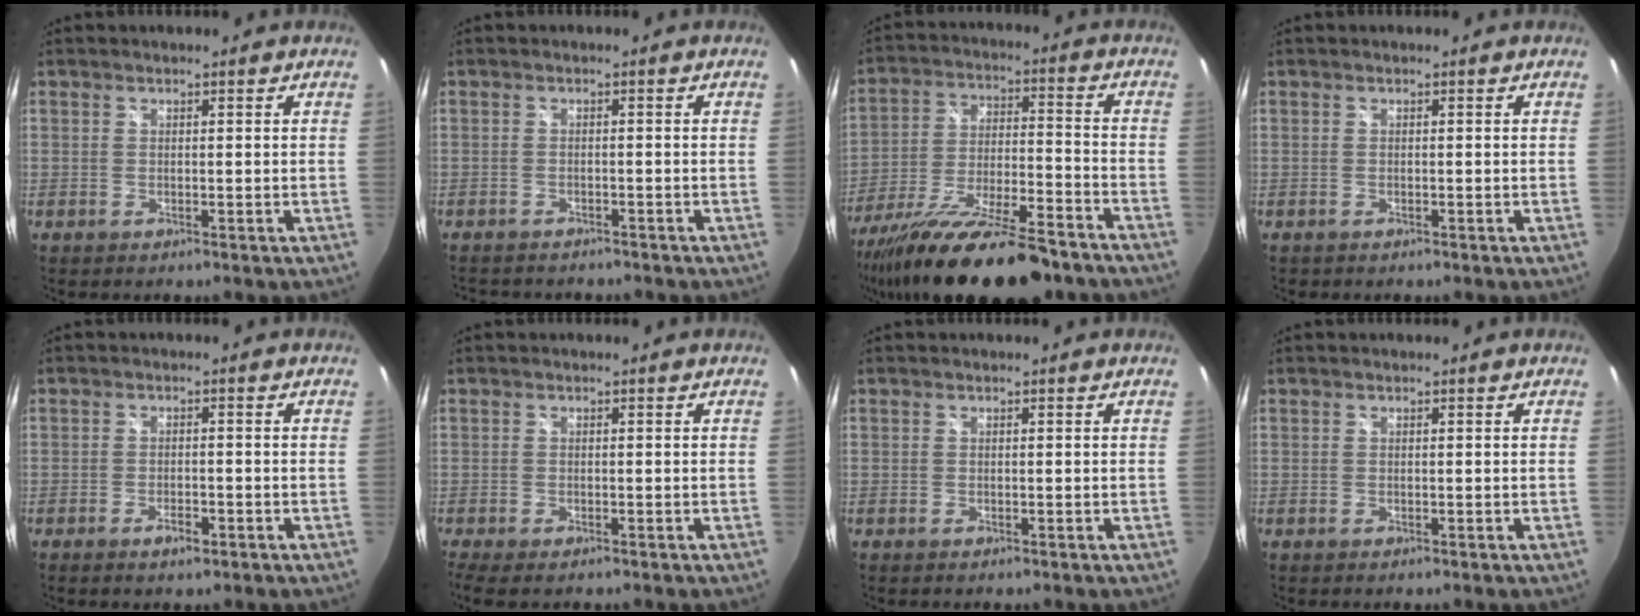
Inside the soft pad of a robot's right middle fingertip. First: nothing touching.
{"total": 4.9, "force": [-4.4, 1.4, 1.5], "torque": [-0.036, -0.011, -0.065]}
{"total": 23.4, "force": [-18.2, 4.7, 13.9], "torque": [-0.255, -0.059, -0.292]}
{"total": 0.0}
{"total": 2.2, "force": [-1.3, 0.7, 1.7], "torque": [-0.034, -0.002, -0.024]}
{"total": 4.1, "force": [-2.8, 0.9, 2.9], "torque": [-0.058, -0.026, -0.047]}
{"total": 0.0}
{"total": 0.0}